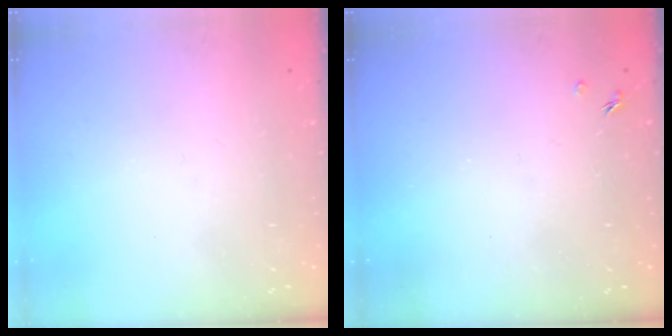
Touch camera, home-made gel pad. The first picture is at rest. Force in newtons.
{"total": 1.3, "press": 1.3, "slide": 0.3}